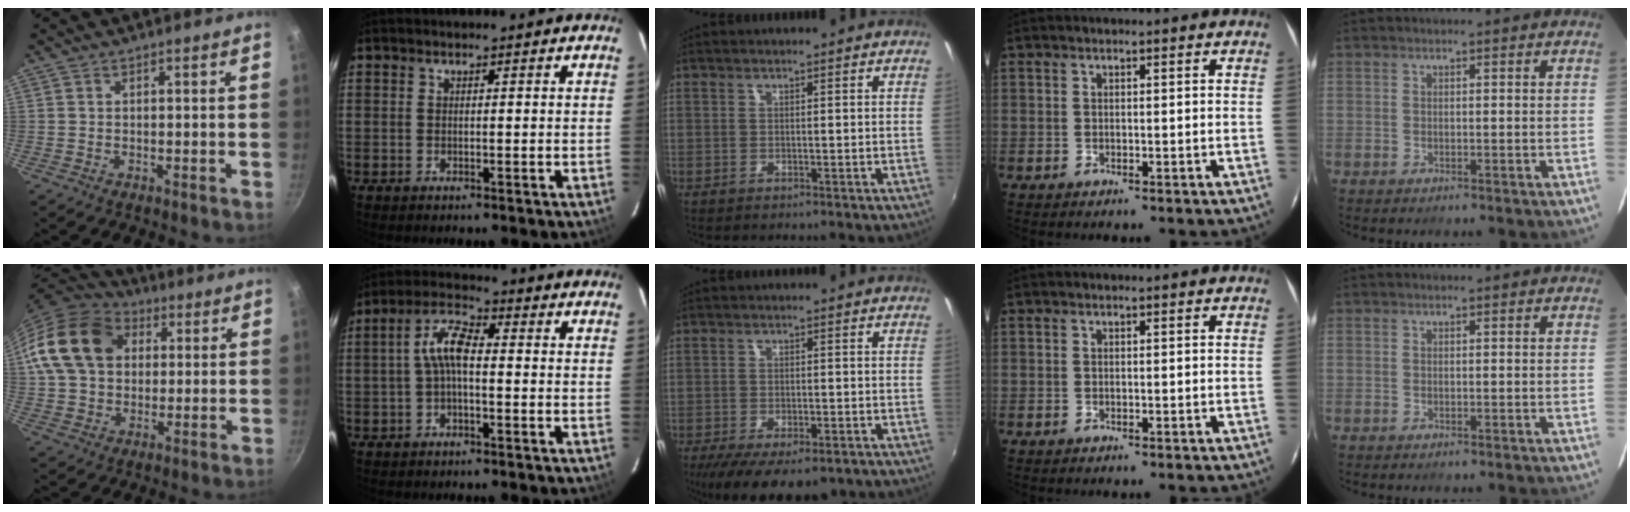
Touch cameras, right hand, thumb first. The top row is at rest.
{"thumb": {"total": 17.8, "force": [4.0, 13.7, 10.7], "torque": [-0.181, 0.024, 0.060]}, "index": {"total": 6.0, "force": [-0.6, 2.3, 5.5], "torque": [-0.117, 0.022, -0.014]}, "middle": {"total": 12.6, "force": [-8.3, 4.9, 8.0], "torque": [-0.167, -0.044, -0.127]}}